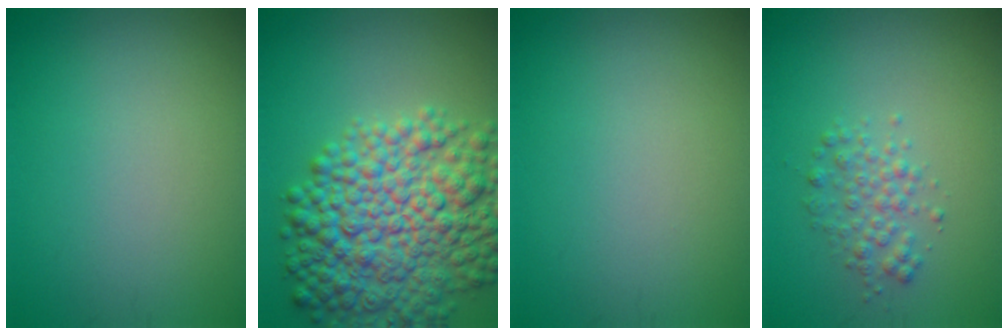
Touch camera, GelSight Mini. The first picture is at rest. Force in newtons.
{"total": 11.8, "press": 11.8, "slide": 0.4}
{"total": 0.0}
{"total": 2.2, "press": 2.2, "slide": 0.0}